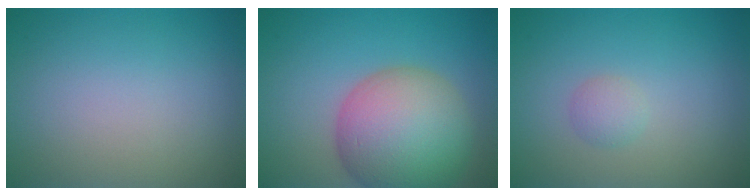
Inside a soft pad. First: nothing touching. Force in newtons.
{"total": 11.0, "press": 10.9, "slide": 0.6}
{"total": 1.2, "press": 1.2, "slide": 0.1}